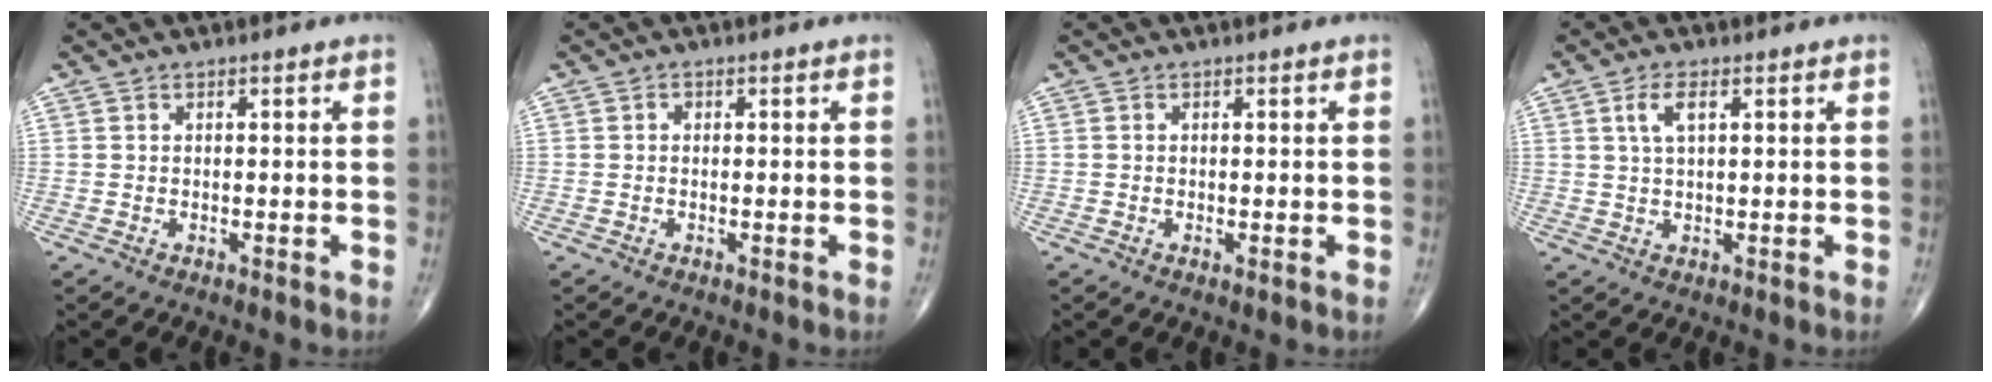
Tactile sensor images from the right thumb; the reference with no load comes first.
{"total": 0.6, "force": [0.0, 0.5, 0.3], "torque": [0.000, 0.002, -0.003]}
{"total": 0.7, "force": [-0.2, 0.1, 0.6], "torque": [-0.015, -0.005, -0.006]}
{"total": 3.9, "force": [1.5, 1.6, 3.3], "torque": [-0.066, 0.003, 0.030]}